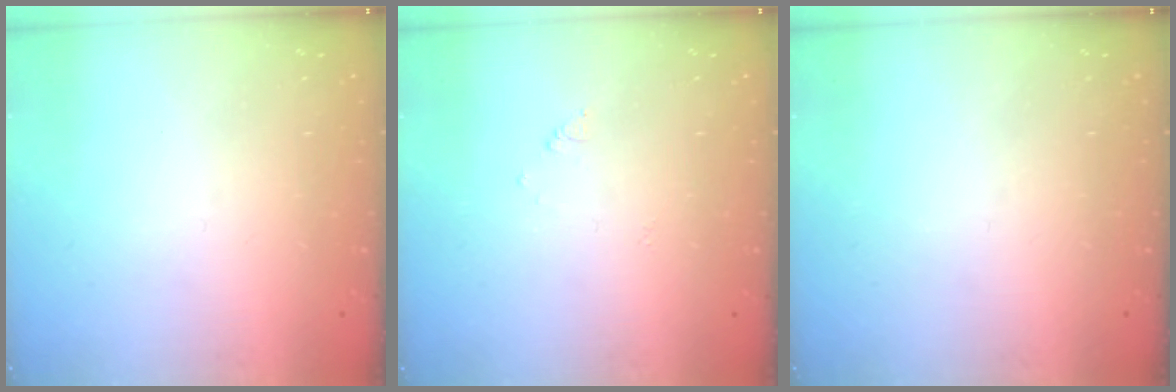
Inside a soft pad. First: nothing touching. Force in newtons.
{"total": 3.0, "press": 3.0, "slide": 0.4}
{"total": 0.0}